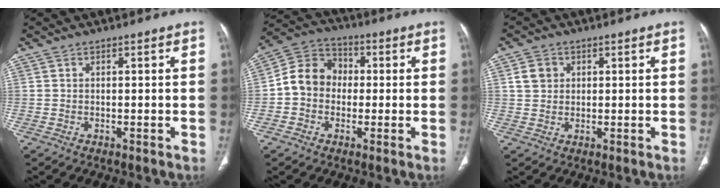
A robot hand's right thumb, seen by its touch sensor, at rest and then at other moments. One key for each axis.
{"total": 9.5, "fx": -0.6, "fy": 8.2, "fz": 4.7, "tx": -0.065, "ty": 0.034, "tz": -0.027}
{"total": 3.4, "fx": 1.0, "fy": 3.0, "fz": 1.4, "tx": -0.012, "ty": 0.000, "tz": 0.020}